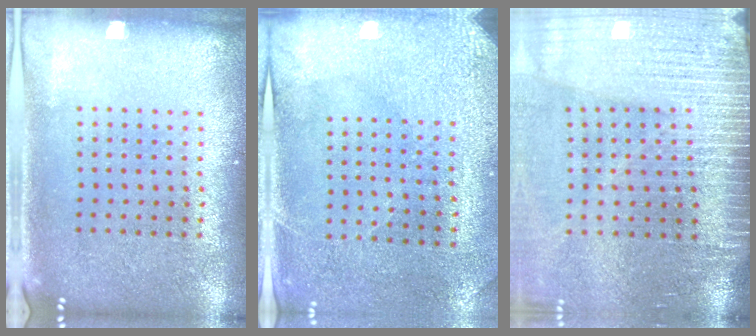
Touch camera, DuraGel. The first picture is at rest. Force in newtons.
{"total": 2.9, "press": 2.7, "slide": 1.1}
{"total": 4.2, "press": 3.6, "slide": 2.2}